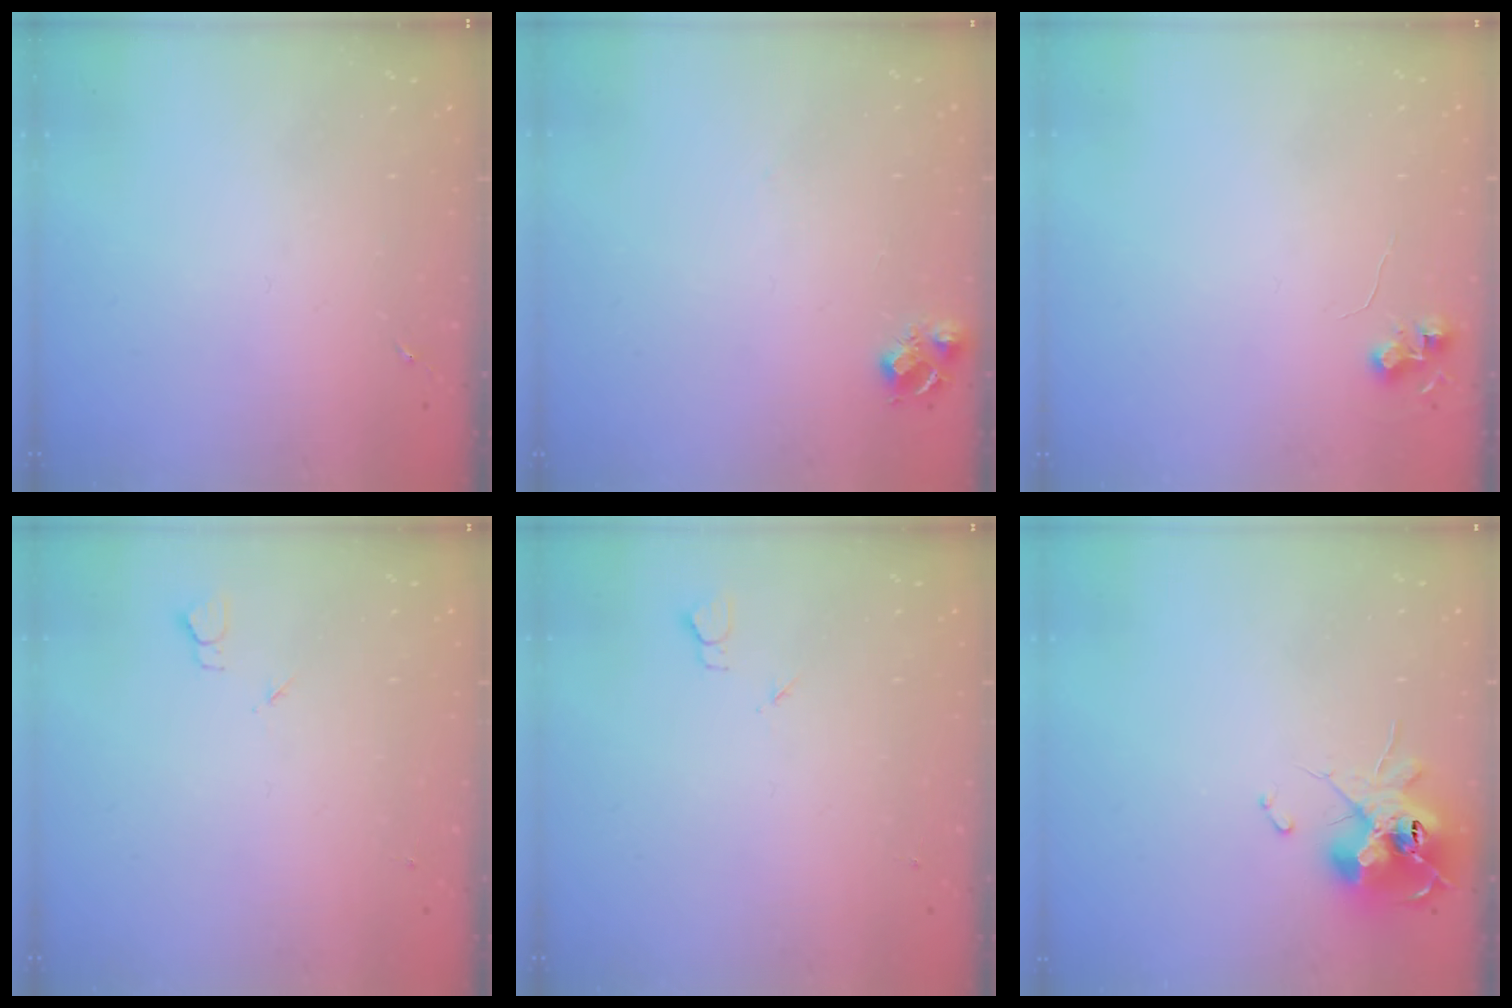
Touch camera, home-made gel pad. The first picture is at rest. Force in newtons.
{"total": 7.3, "press": 7.2, "slide": 0.8}
{"total": 6.0, "press": 5.9, "slide": 0.7}
{"total": 2.7, "press": 2.6, "slide": 0.3}
{"total": 2.7, "press": 2.6, "slide": 0.3}
{"total": 13.8, "press": 13.8, "slide": 1.5}